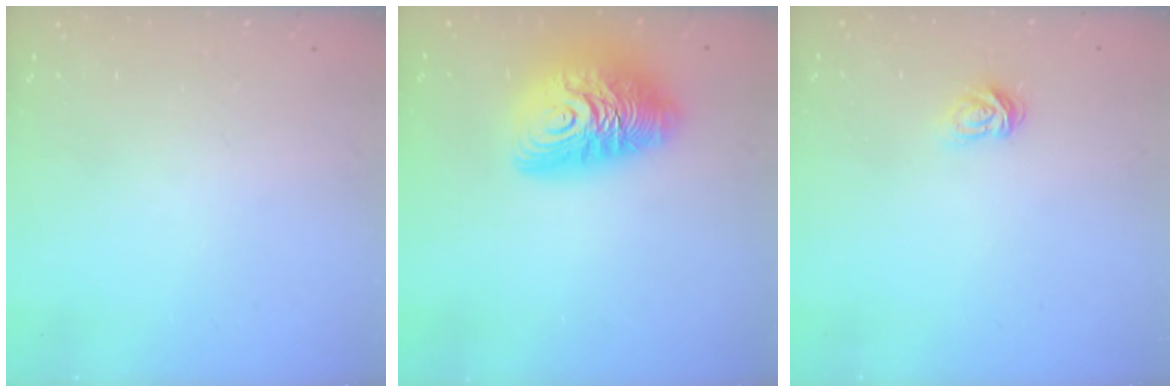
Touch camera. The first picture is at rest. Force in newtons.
{"total": 16.6, "press": 16.5, "slide": 1.6}
{"total": 4.7, "press": 4.7, "slide": 0.5}